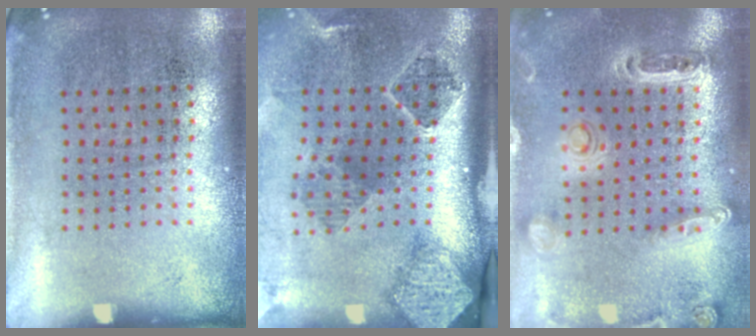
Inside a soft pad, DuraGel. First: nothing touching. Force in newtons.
{"total": 2.8, "press": 1.9, "slide": 2.1}
{"total": 1.3, "press": 1.2, "slide": 0.4}